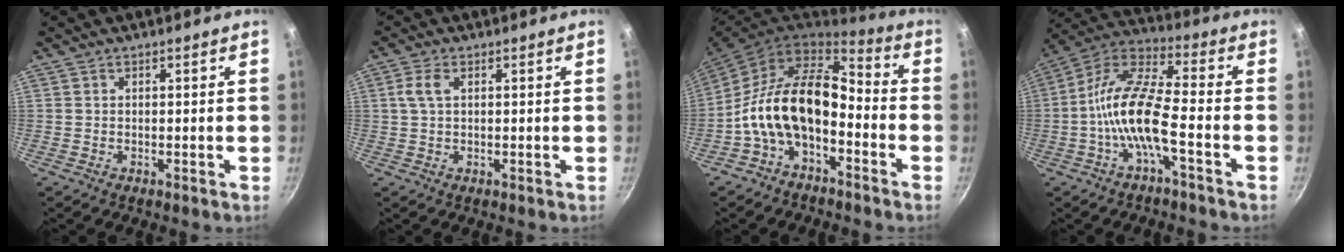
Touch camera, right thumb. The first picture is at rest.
{"total": 3.3, "force": [0.9, 1.7, 2.7], "torque": [-0.059, 0.008, 0.016]}
{"total": 15.6, "force": [-4.1, 9.2, 12.0], "torque": [-0.196, 0.056, -0.092]}
{"total": 13.2, "force": [-3.9, 3.9, 12.0], "torque": [-0.240, 0.043, -0.090]}